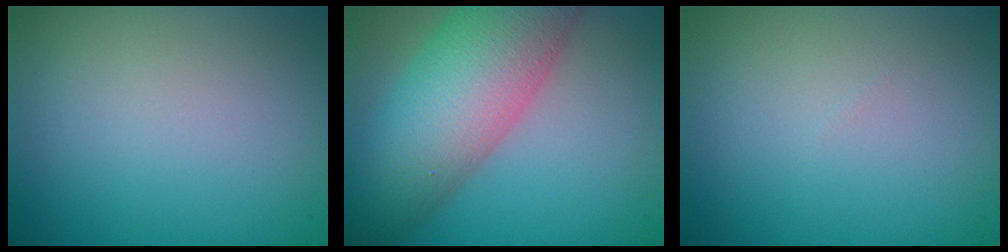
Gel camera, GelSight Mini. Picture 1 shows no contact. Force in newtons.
{"total": 10.9, "press": 10.9, "slide": 0.4}
{"total": 0.0}